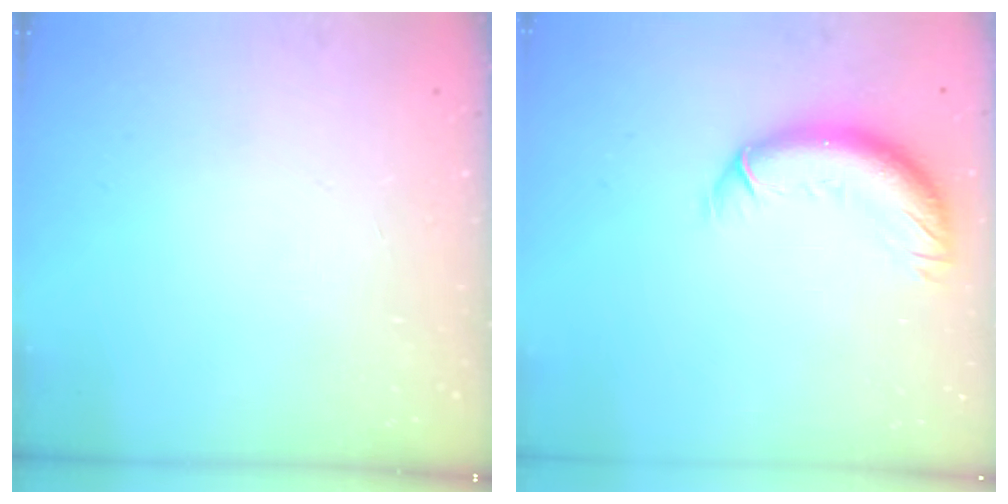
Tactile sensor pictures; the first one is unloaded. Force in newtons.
{"total": 11.7, "press": 11.5, "slide": 2.1}